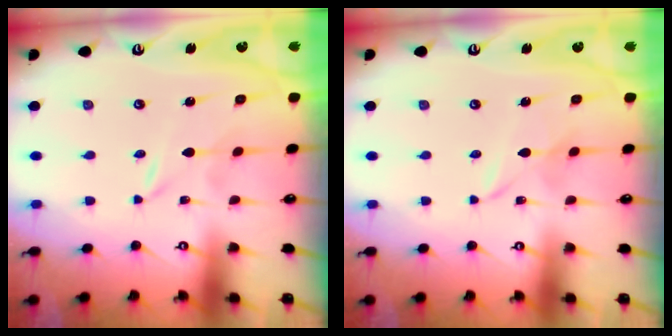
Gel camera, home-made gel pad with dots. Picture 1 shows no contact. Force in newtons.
{"total": 2.5, "press": 2.5, "slide": 0.3}